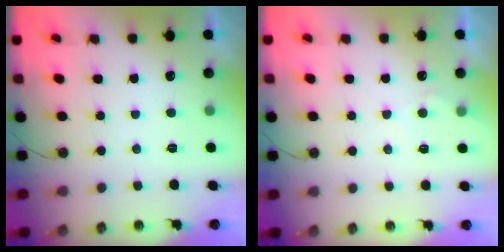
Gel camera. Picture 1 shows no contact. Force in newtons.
{"total": 4.2, "press": 4.2, "slide": 0.5}